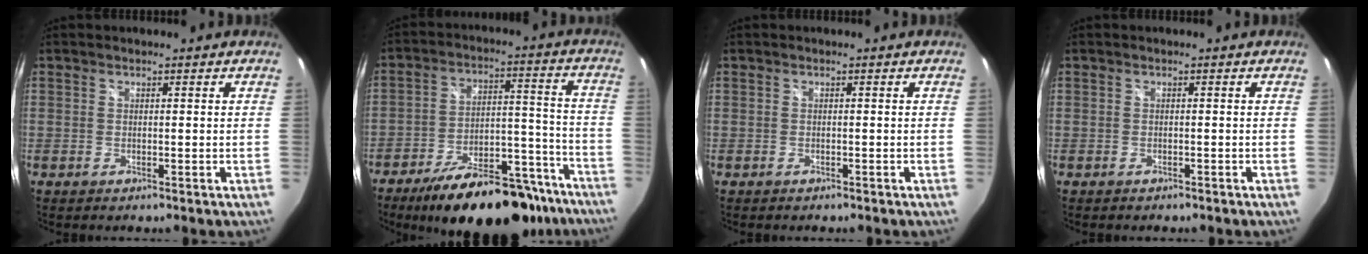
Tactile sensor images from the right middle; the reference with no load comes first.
{"total": 23.8, "force": [-18.5, 8.8, 12.1], "torque": [-0.190, 0.016, -0.247]}
{"total": 0.5, "force": [-0.5, 0.2, 0.1], "torque": [-0.002, 0.001, -0.006]}
{"total": 0.7, "force": [-0.6, 0.3, 0.2], "torque": [-0.006, 0.002, -0.008]}